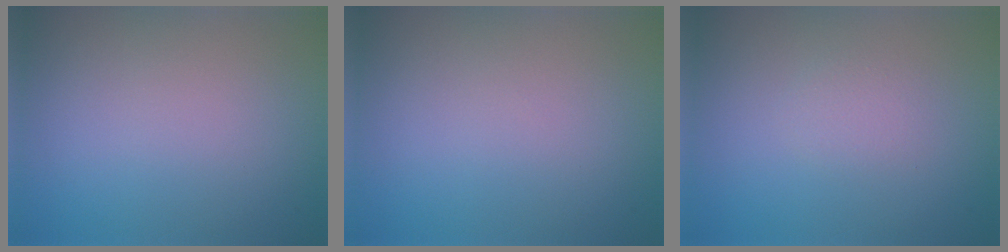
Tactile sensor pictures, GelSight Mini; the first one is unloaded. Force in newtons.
{"total": 0.0}
{"total": 1.1, "press": 1.1, "slide": 0.0}